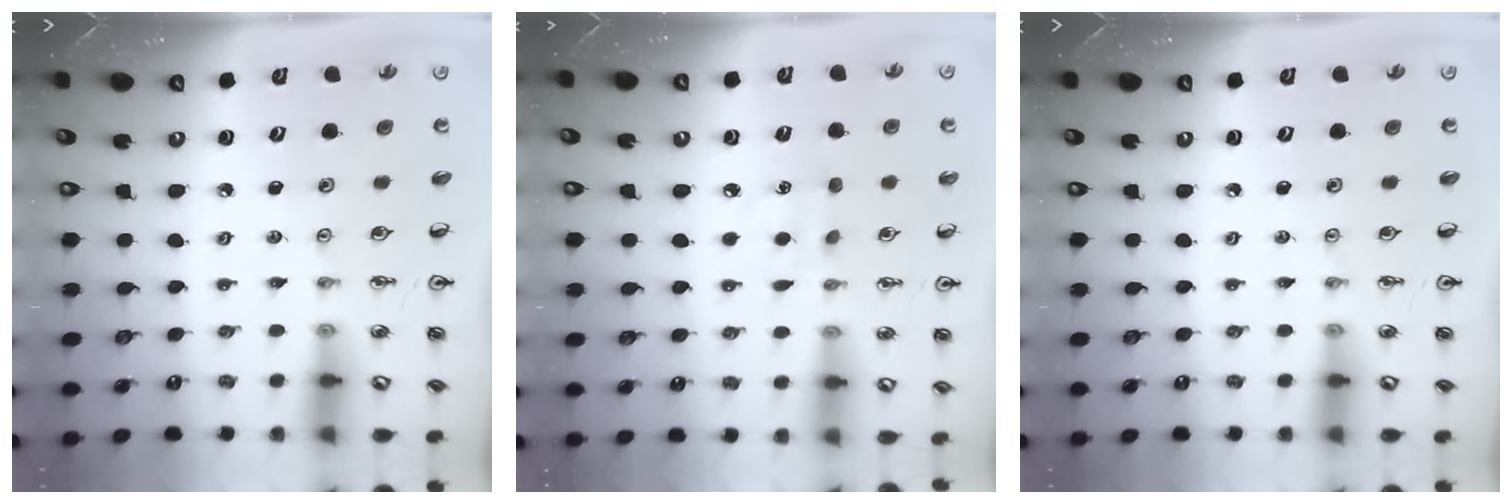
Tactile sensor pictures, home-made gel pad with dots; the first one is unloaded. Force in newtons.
{"total": 6.1, "press": 6.1, "slide": 0.7}
{"total": 0.0}